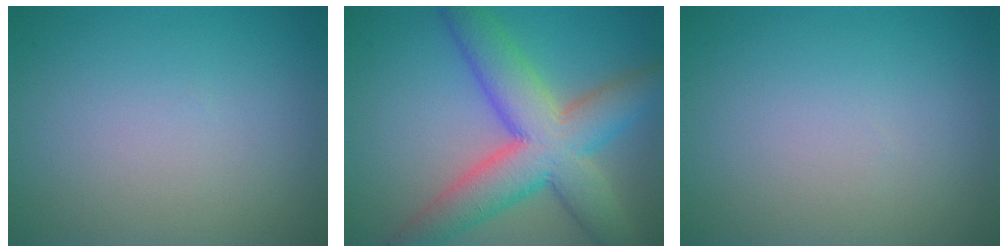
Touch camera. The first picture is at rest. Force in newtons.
{"total": 9.7, "press": 9.7, "slide": 0.4}
{"total": 0.0}